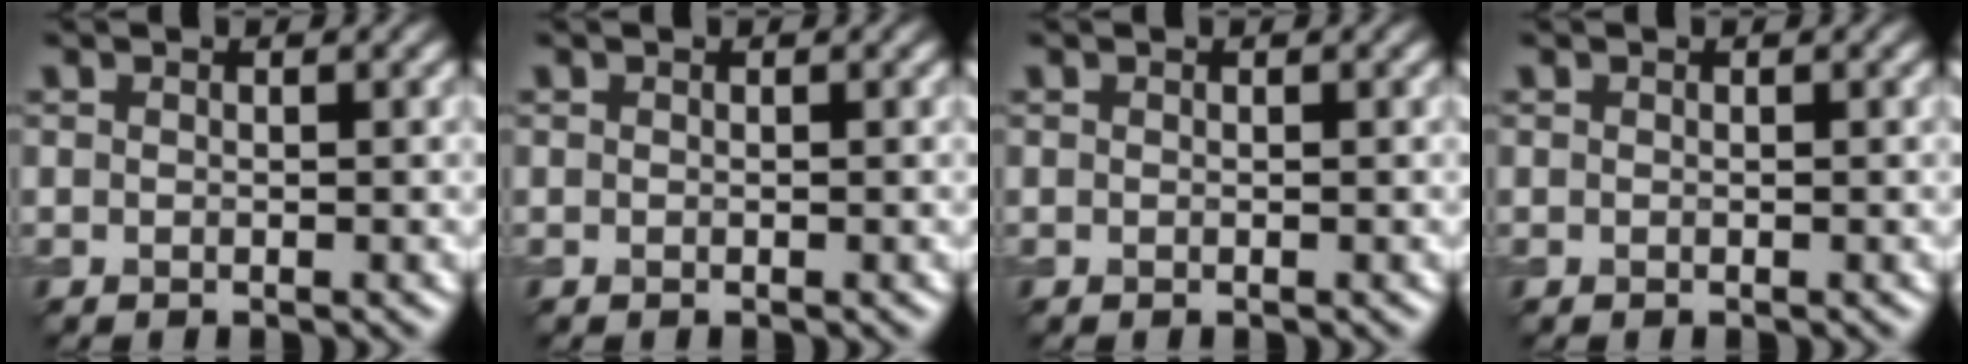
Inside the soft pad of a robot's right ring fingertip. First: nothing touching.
{"total": 0.0}
{"total": 0.0}
{"total": 0.0}